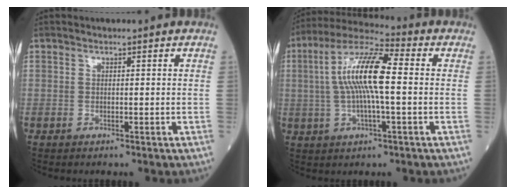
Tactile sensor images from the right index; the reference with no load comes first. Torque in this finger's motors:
{"motor_torque": [2.08, 0.06, 0.97, 0.21]}